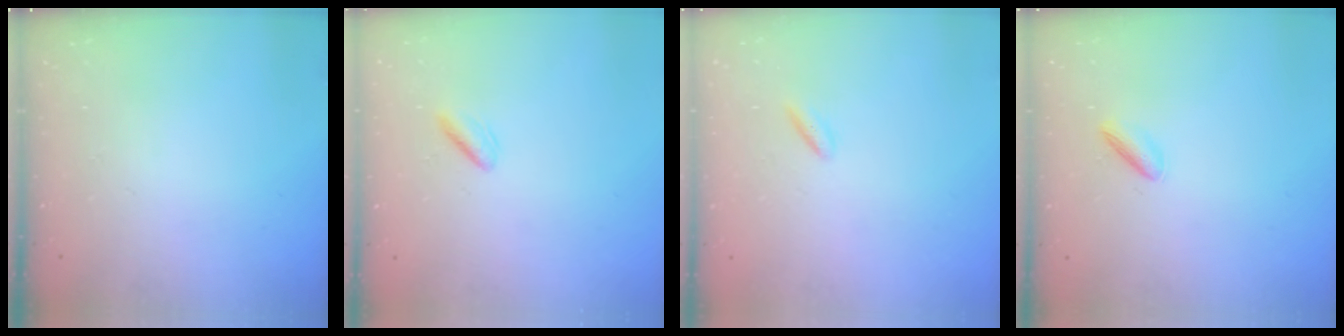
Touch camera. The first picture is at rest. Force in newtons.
{"total": 1.7, "press": 1.3, "slide": 1.0}
{"total": 1.8, "press": 1.6, "slide": 0.8}
{"total": 3.1, "press": 3.1, "slide": 0.4}